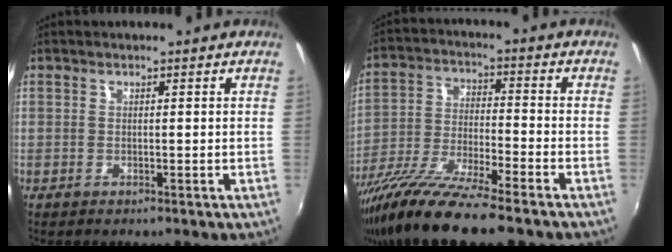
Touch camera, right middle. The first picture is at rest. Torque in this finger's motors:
{"motor_torque": [1.02, -1.12, 0.42, 0.21]}